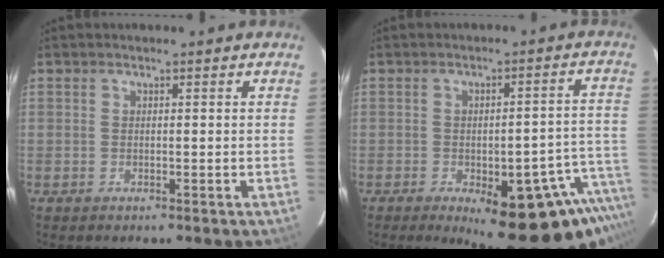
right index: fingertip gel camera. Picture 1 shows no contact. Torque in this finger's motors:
{"motor_torque": [1.86, -0.27, 0.77, 0.14]}